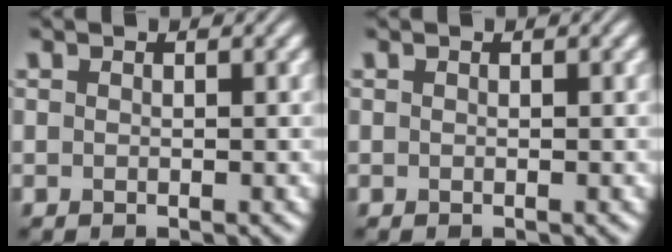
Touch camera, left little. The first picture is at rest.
{"total": 0.0}